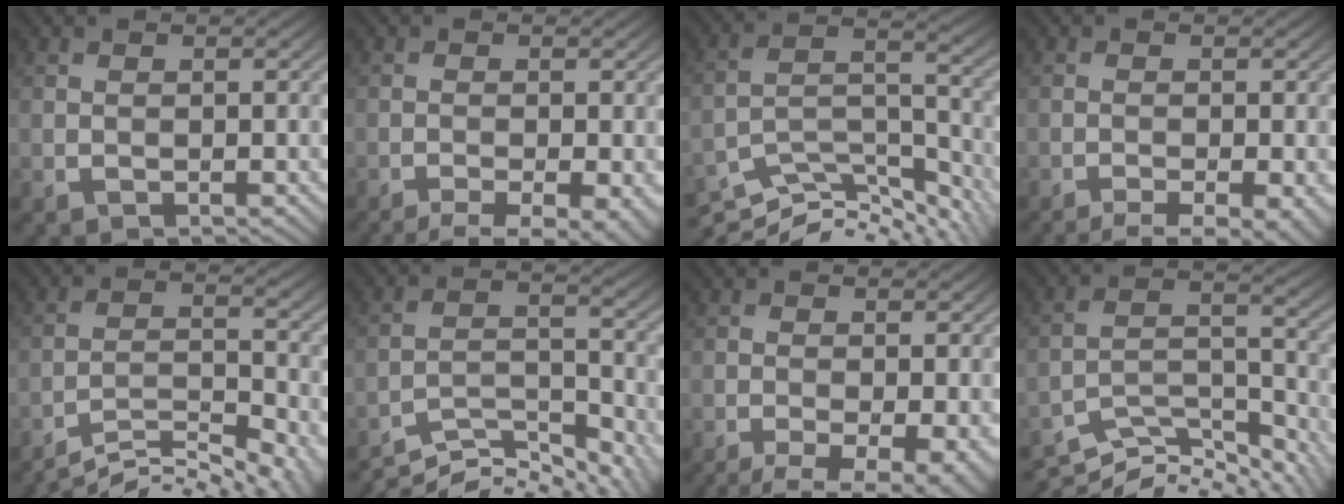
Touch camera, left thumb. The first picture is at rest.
{"total": 6.7, "force": [-4.5, 1.5, 4.7], "torque": [-0.072, -0.014, -0.068]}
{"total": 11.1, "force": [-9.1, 2.8, 5.7], "torque": [-0.114, -0.003, -0.155]}
{"total": 6.1, "force": [-4.1, 1.3, 4.3], "torque": [-0.063, -0.010, -0.064]}
{"total": 9.8, "force": [-8.5, 1.8, 4.7], "torque": [-0.085, -0.001, -0.133]}
{"total": 9.1, "force": [-7.7, 2.3, 4.2], "torque": [-0.079, -0.001, -0.135]}
{"total": 8.0, "force": [-4.9, 2.4, 5.8], "torque": [-0.103, -0.028, -0.067]}
{"total": 9.8, "force": [-8.2, 2.4, 4.8], "torque": [-0.094, -0.004, -0.144]}